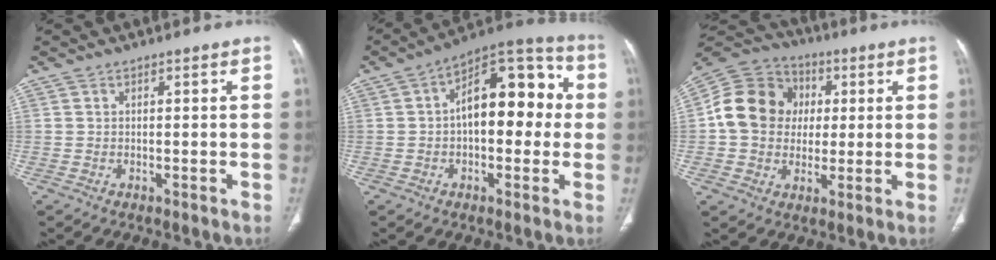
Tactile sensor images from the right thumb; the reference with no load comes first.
{"total": 17.0, "force": [1.3, 9.2, 14.3], "torque": [-0.167, 0.045, 0.009]}
{"total": 15.2, "force": [1.5, 13.2, 7.5], "torque": [-0.120, 0.021, 0.019]}